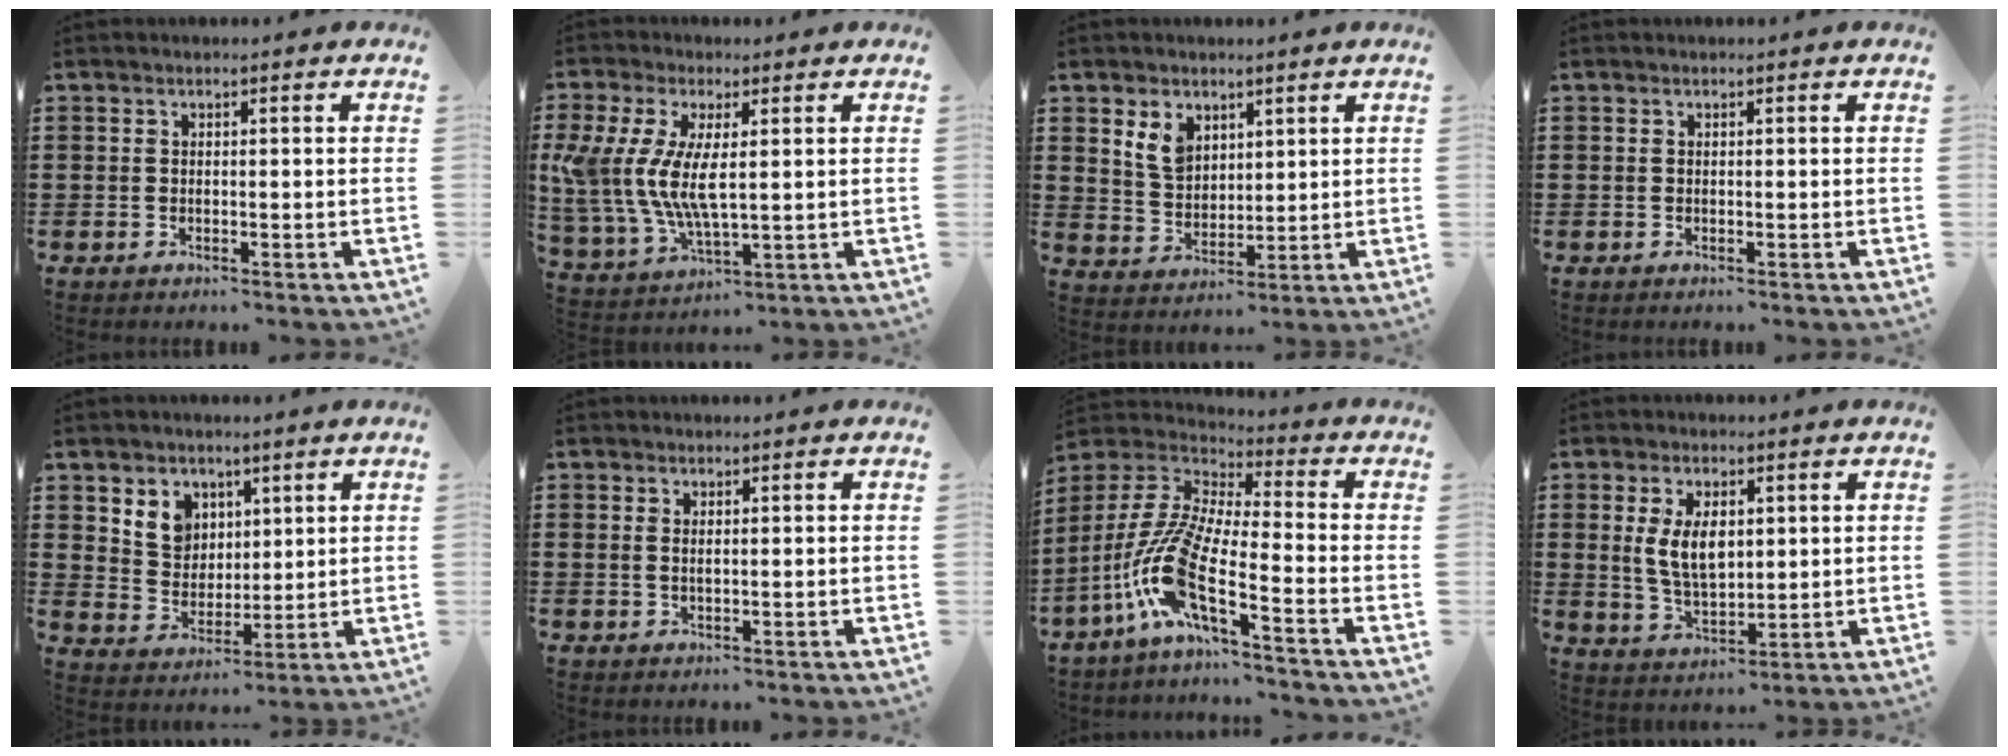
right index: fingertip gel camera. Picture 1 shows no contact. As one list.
[{"total": 9.5, "force": [1.2, 4.5, 8.3], "torque": [-0.203, -0.006, 0.015]}, {"total": 5.3, "force": [2.7, 3.7, 2.7], "torque": [-0.067, 0.013, 0.052]}, {"total": 0.0}, {"total": 5.6, "force": [2.8, 4.7, 1.0], "torque": [-0.041, 0.008, 0.052]}, {"total": 1.0, "force": [0.2, 0.3, 0.9], "torque": [-0.019, 0.002, 0.003]}, {"total": 11.5, "force": [-6.6, 1.9, 9.3], "torque": [-0.232, -0.026, -0.144]}, {"total": 6.8, "force": [1.1, 3.6, 5.6], "torque": [-0.116, 0.005, 0.015]}]